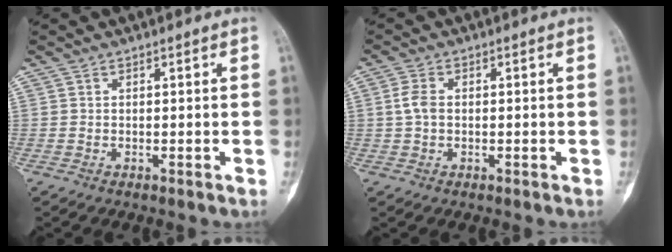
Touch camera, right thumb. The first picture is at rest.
{"total": 3.1, "force": [0.2, 2.0, 2.4], "torque": [-0.053, 0.008, -0.001]}